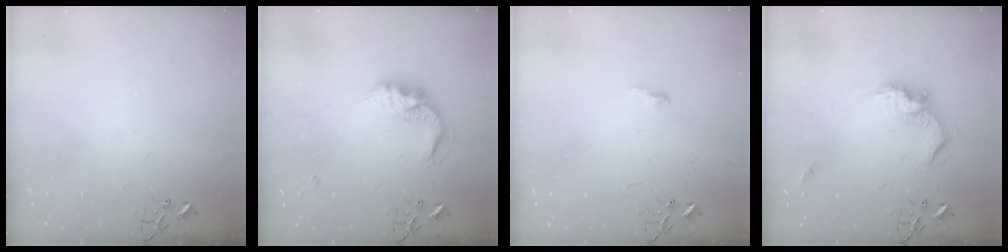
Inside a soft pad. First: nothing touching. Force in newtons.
{"total": 13.9, "press": 13.9, "slide": 0.3}
{"total": 3.3, "press": 3.3, "slide": 0.4}
{"total": 13.8, "press": 13.7, "slide": 1.1}